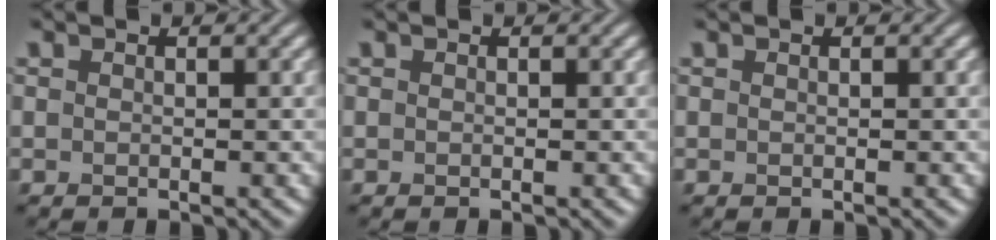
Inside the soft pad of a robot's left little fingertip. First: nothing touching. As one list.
[{"total": 0.0}, {"total": 0.0}]